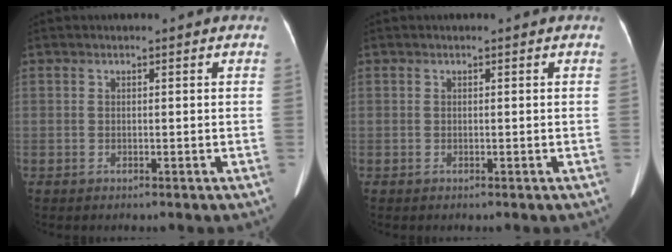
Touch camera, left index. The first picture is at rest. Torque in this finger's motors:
{"motor_torque": [0.03, 0.03, 0.01, 0.01]}